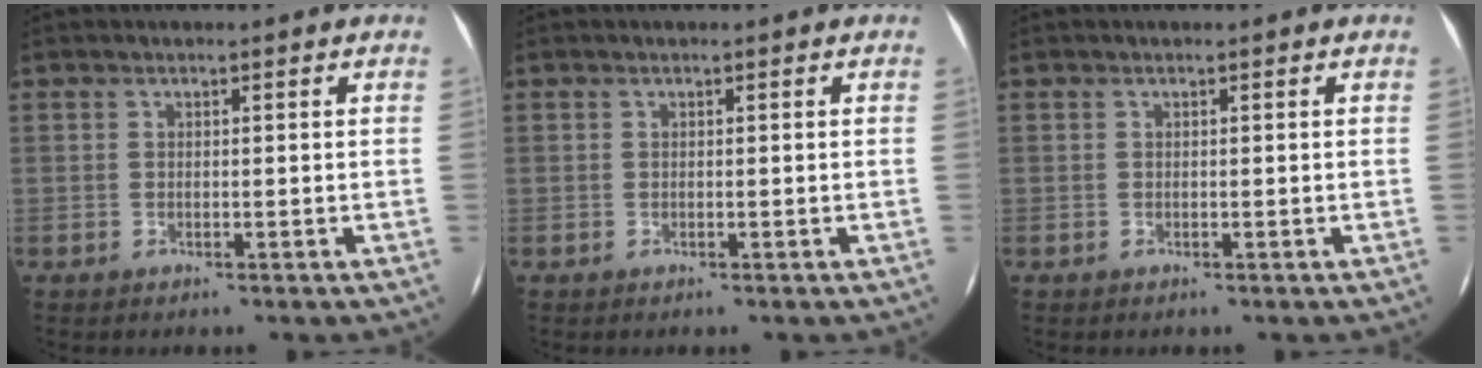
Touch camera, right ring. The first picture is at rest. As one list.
[{"total": 0.0}, {"total": 0.0}]